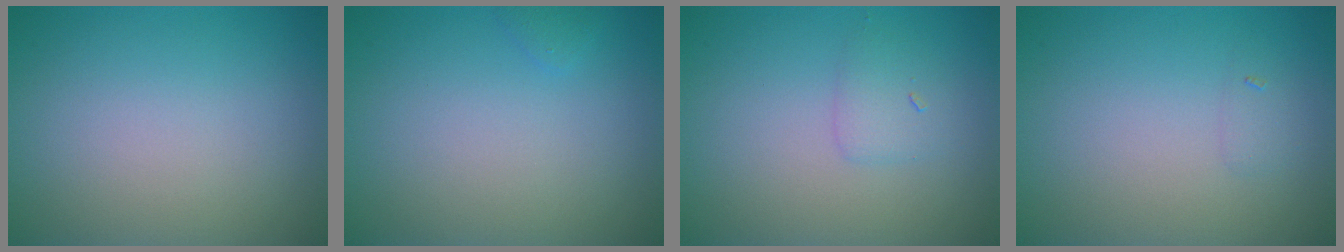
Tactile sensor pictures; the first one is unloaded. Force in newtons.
{"total": 0.6, "press": 0.6, "slide": 0.1}
{"total": 1.5, "press": 1.5, "slide": 0.2}
{"total": 0.6, "press": 0.6, "slide": 0.0}